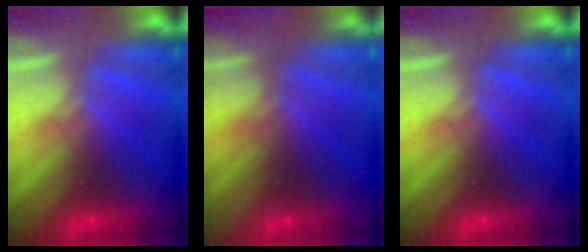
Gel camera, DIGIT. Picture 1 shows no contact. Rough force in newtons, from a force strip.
{"total": 2.9}
{"total": 0.0}